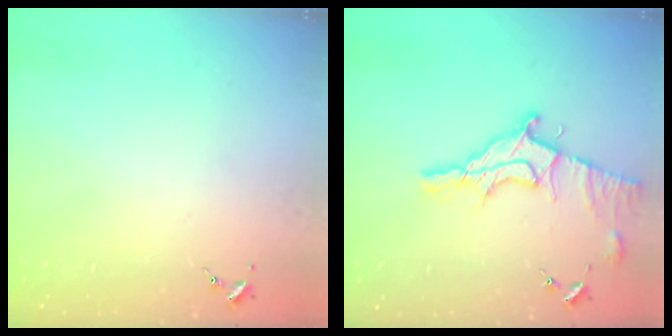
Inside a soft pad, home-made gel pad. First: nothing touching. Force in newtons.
{"total": 13.5, "press": 13.4, "slide": 1.3}